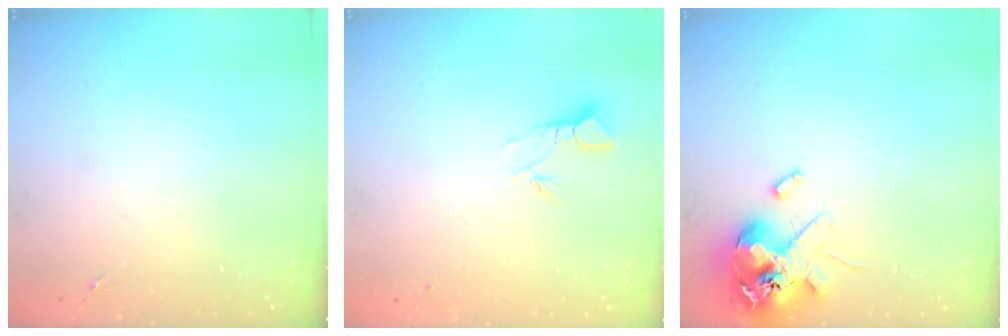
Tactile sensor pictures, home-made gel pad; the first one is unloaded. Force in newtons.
{"total": 3.4, "press": 3.4, "slide": 0.2}
{"total": 14.1, "press": 13.9, "slide": 2.5}